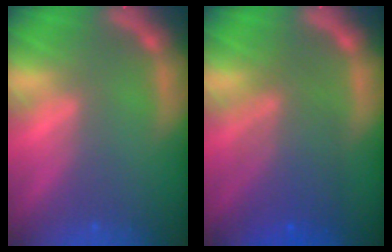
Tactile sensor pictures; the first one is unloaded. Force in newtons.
{"total": 6.5}